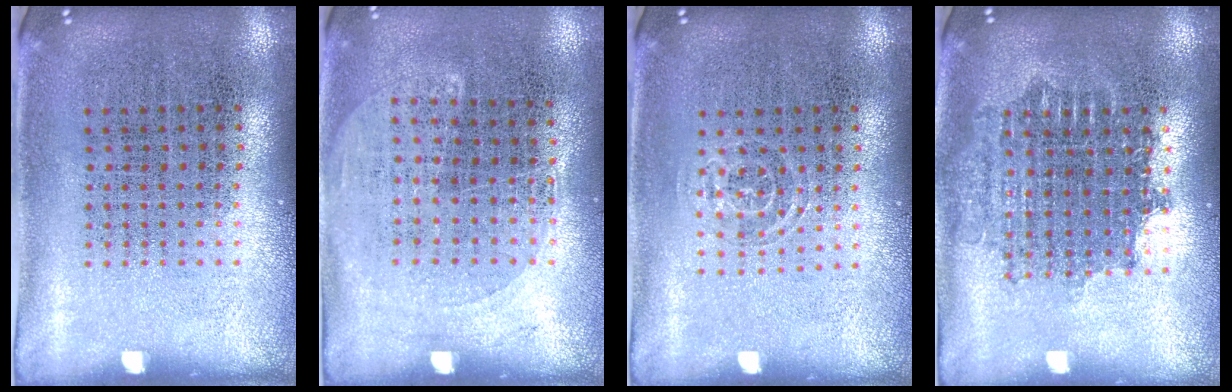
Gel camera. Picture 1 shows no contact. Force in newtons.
{"total": 1.3, "press": 1.0, "slide": 0.7}
{"total": 0.9, "press": 0.6, "slide": 0.6}
{"total": 1.7, "press": 1.4, "slide": 1.0}